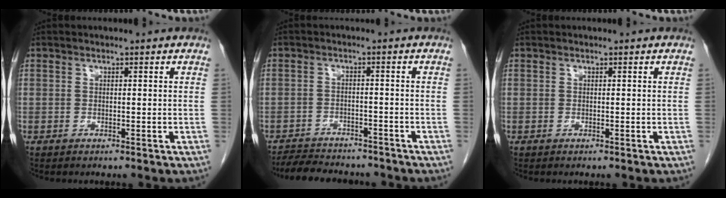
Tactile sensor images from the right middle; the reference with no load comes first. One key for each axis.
{"total": 9.7, "fx": -8.9, "fy": 2.7, "fz": 2.8, "tx": -0.046, "ty": 0.004, "tz": -0.126}
{"total": 0.0}